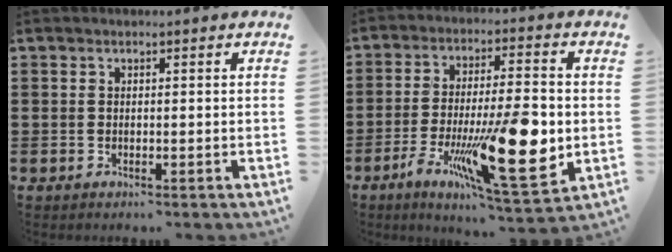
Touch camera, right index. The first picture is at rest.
{"total": 18.2, "force": [-4.9, 4.8, 16.9], "torque": [-0.286, -0.012, -0.065]}